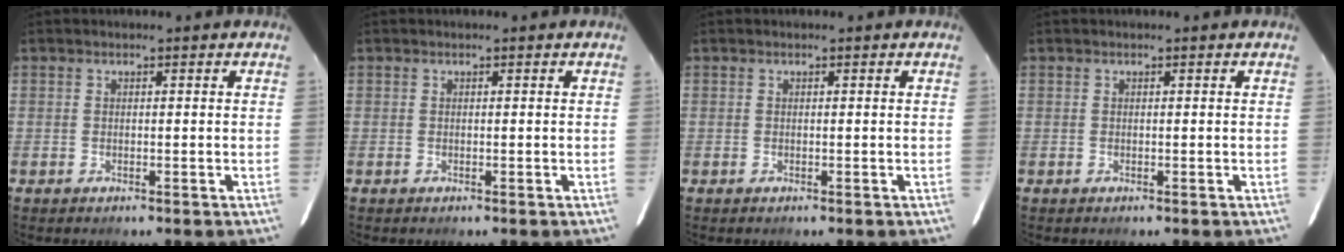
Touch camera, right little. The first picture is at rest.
{"total": 0.0}
{"total": 0.0}
{"total": 0.0}